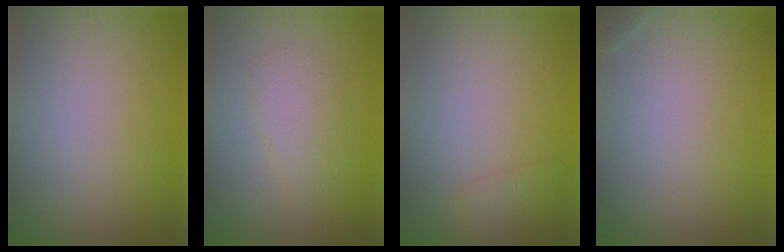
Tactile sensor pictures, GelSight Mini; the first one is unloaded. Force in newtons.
{"total": 2.3, "press": 2.3, "slide": 0.2}
{"total": 1.3, "press": 1.3, "slide": 0.2}
{"total": 0.7, "press": 0.7, "slide": 0.0}